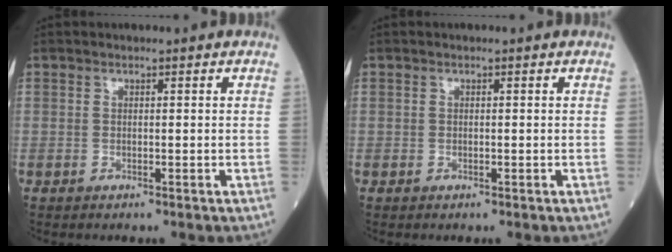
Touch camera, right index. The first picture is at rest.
{"total": 0.0}